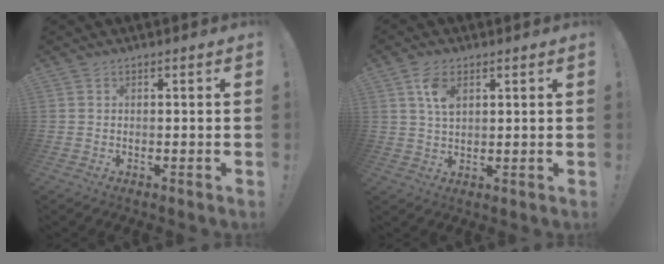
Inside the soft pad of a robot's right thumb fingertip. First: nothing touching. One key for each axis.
{"total": 6.0, "fx": 2.6, "fy": 3.3, "fz": 4.3, "tx": -0.072, "ty": -0.002, "tz": 0.047}